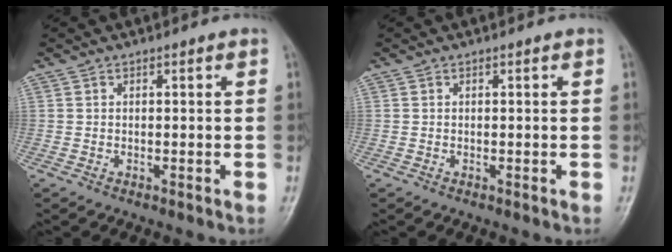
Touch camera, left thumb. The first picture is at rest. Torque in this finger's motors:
{"motor_torque": [0.00, 0.00, -0.04, -0.04, 0.00]}